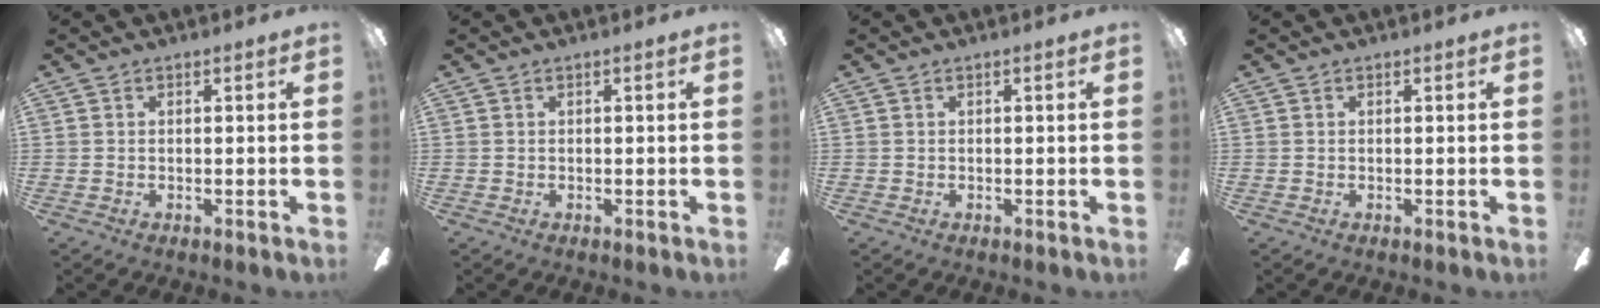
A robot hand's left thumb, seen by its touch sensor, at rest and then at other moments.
{"total": 0.0}
{"total": 0.0}
{"total": 0.0}